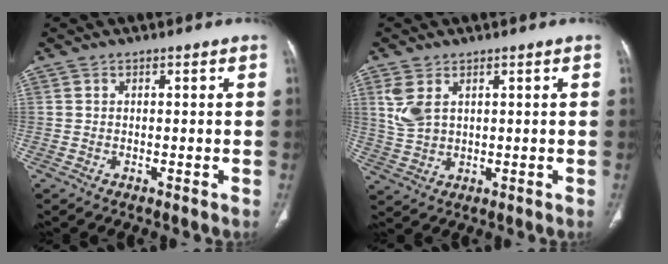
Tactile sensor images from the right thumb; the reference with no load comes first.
{"total": 5.6, "force": [2.2, 3.3, 4.0], "torque": [-0.089, -0.004, 0.056]}